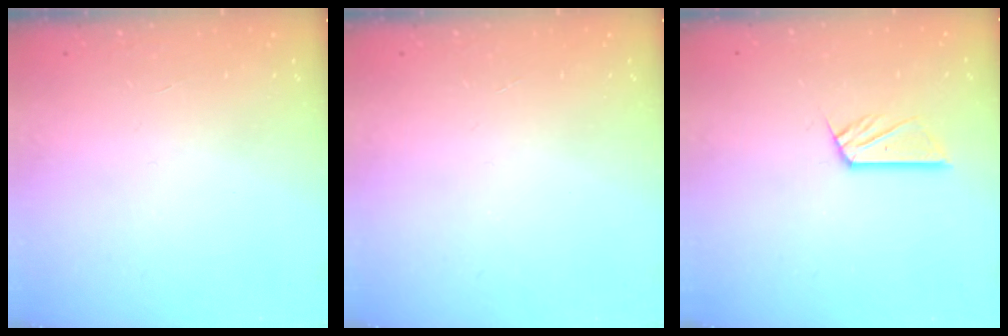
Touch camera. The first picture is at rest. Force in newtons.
{"total": 0.0}
{"total": 9.6, "press": 9.5, "slide": 0.8}